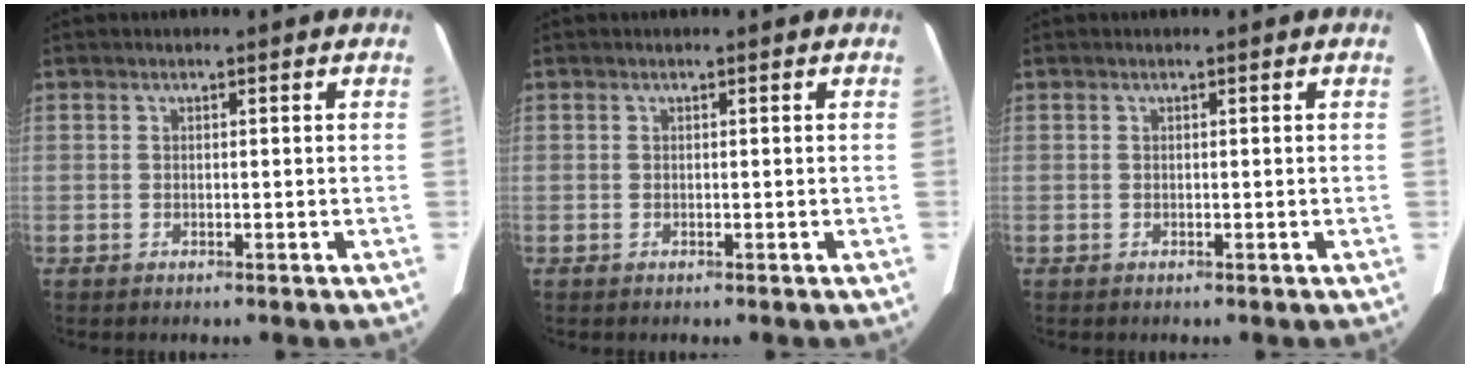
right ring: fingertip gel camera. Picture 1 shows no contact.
{"total": 0.0}
{"total": 0.0}